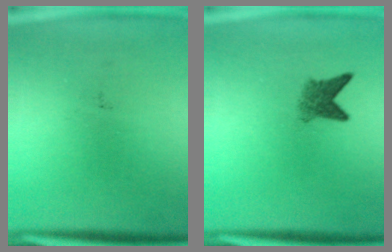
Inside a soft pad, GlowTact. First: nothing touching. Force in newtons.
{"total": 3.1}